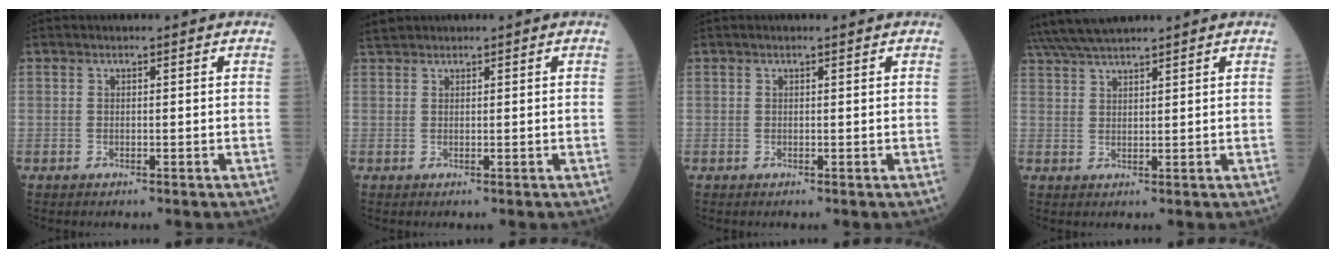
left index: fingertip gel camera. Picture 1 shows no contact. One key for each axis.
{"total": 1.7, "fx": 1.7, "fy": 0.3, "fz": 0.2, "tx": -0.014, "ty": 0.016, "tz": 0.036}
{"total": 0.7, "fx": 0.5, "fy": 0.0, "fz": 0.4, "tx": -0.012, "ty": 0.001, "tz": 0.010}
{"total": 7.7, "fx": 7.0, "fy": 0.0, "fz": 3.4, "tx": -0.068, "ty": 0.037, "tz": 0.127}